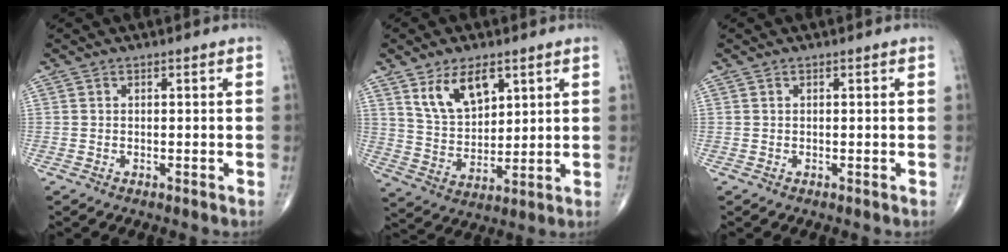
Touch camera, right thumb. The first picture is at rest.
{"total": 10.2, "force": [5.4, 5.6, 6.6], "torque": [-0.100, -0.031, 0.109]}
{"total": 0.0}